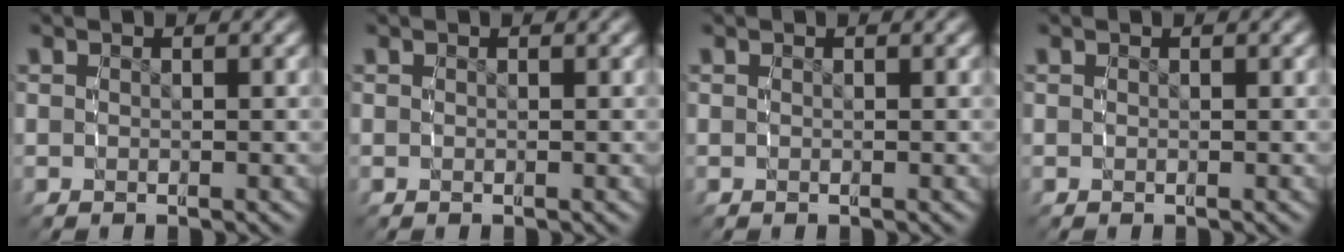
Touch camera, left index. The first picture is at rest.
{"total": 0.0}
{"total": 0.0}
{"total": 0.0}